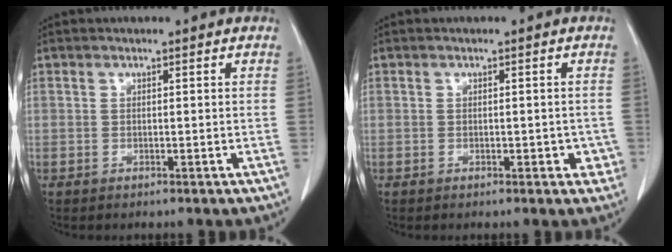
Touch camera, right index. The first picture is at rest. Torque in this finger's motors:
{"motor_torque": [0.14, 0.06, -0.04, 0.00]}